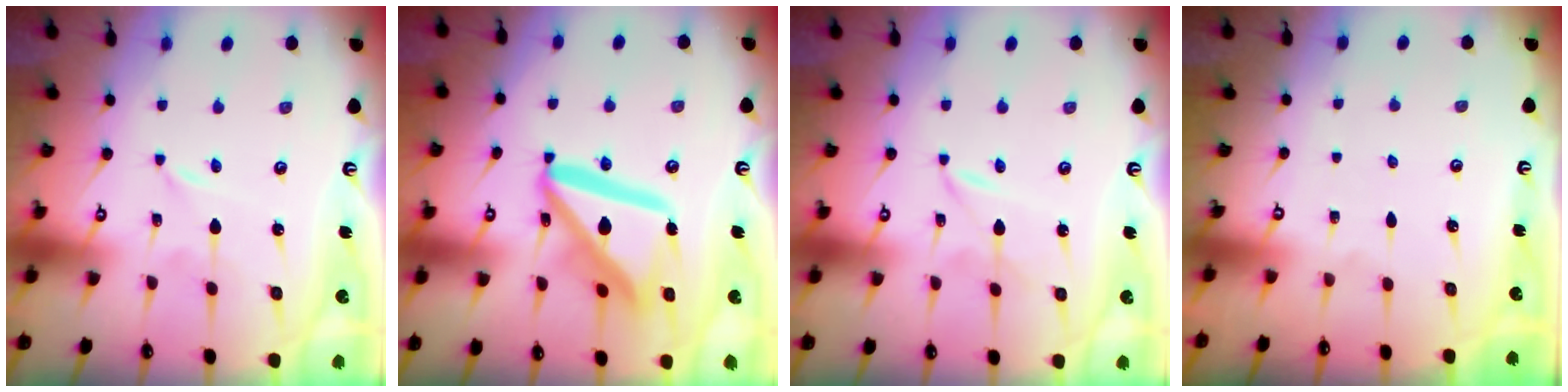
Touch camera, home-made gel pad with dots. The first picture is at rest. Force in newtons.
{"total": 18.4, "press": 18.3, "slide": 2.0}
{"total": 1.2, "press": 1.2, "slide": 0.1}
{"total": 0.0}